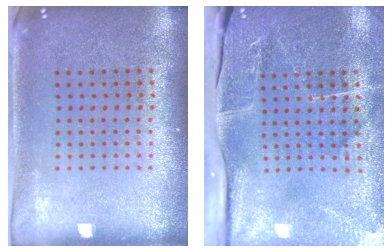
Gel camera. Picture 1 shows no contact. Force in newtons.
{"total": 4.2, "press": 3.8, "slide": 1.9}